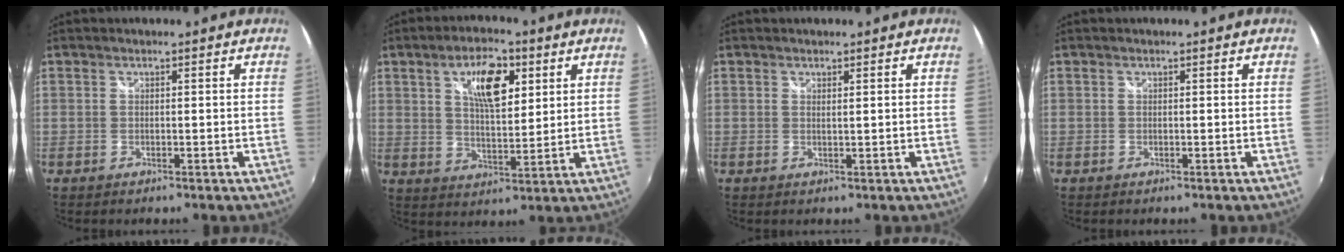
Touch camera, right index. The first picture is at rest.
{"total": 9.9, "force": [4.2, 4.2, 8.0], "torque": [-0.135, 0.013, 0.073]}
{"total": 0.8, "force": [0.5, -0.6, -0.1], "torque": [0.002, -0.003, 0.006]}
{"total": 0.0}